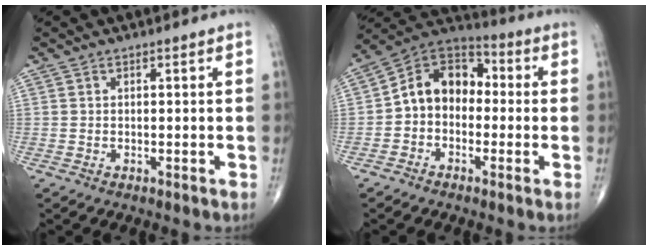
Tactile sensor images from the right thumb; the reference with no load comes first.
{"total": 11.2, "force": [-0.9, 8.5, 7.3], "torque": [-0.090, 0.044, -0.037]}